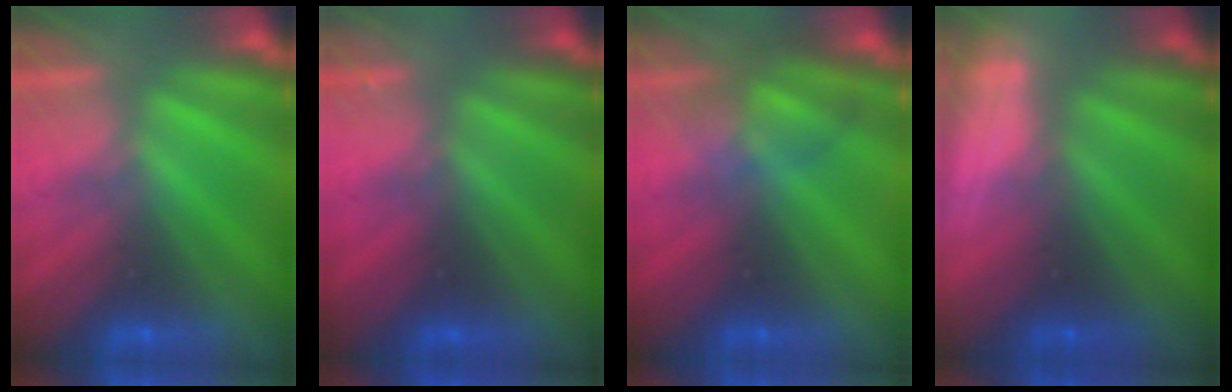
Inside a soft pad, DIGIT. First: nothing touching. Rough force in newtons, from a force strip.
{"total": 2.2}
{"total": 2.5}
{"total": 3.0}